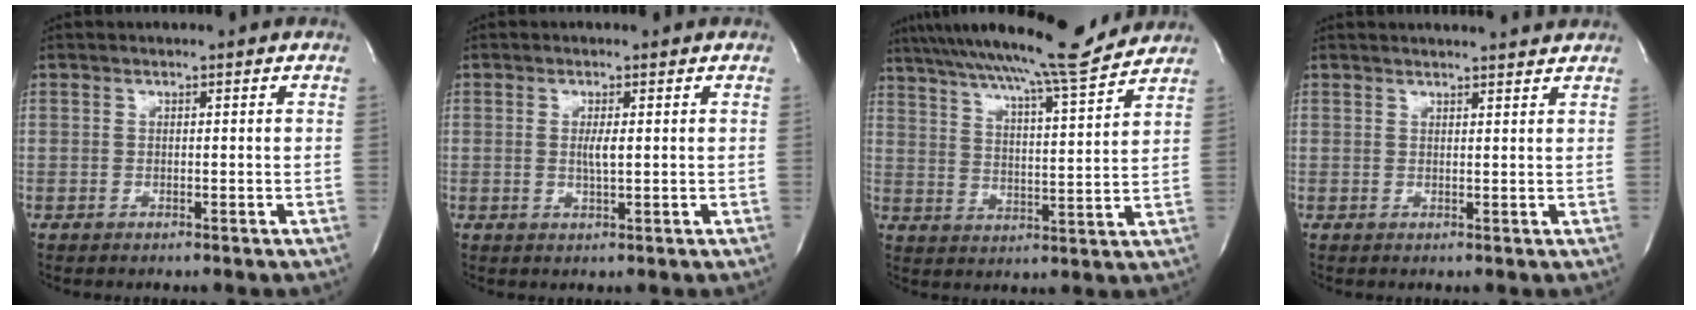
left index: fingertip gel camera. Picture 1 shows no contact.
{"total": 2.0, "force": [0.2, 0.1, 2.0], "torque": [-0.042, -0.004, 0.002]}
{"total": 17.6, "force": [15.7, 0.0, 8.1], "torque": [-0.137, -0.006, 0.234]}
{"total": 6.2, "force": [6.0, 0.2, 1.5], "torque": [-0.022, 0.008, 0.062]}